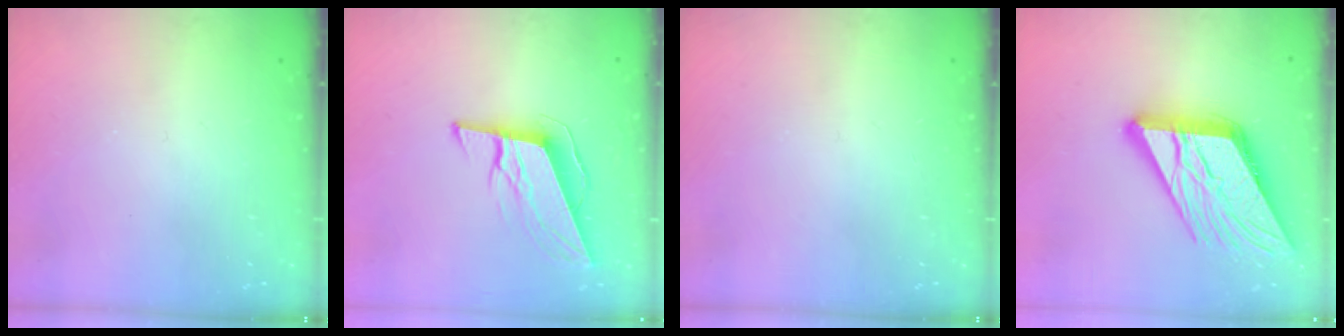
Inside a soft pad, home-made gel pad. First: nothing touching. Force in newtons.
{"total": 10.1, "press": 9.7, "slide": 2.8}
{"total": 0.0}
{"total": 18.3, "press": 18.2, "slide": 1.9}